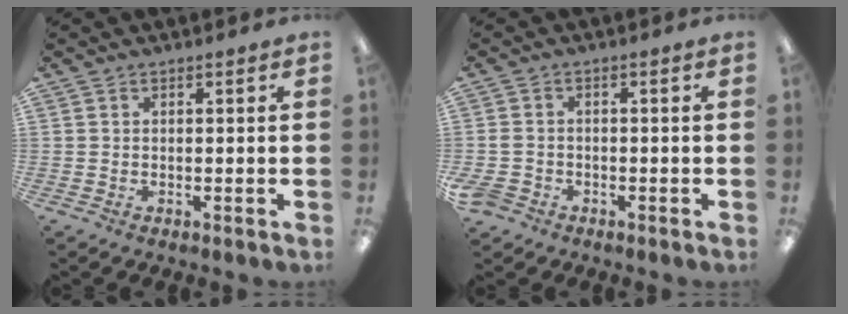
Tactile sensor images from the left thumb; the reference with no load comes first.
{"total": 2.7, "force": [-1.6, 1.9, 0.9], "torque": [-0.031, 0.003, -0.035]}